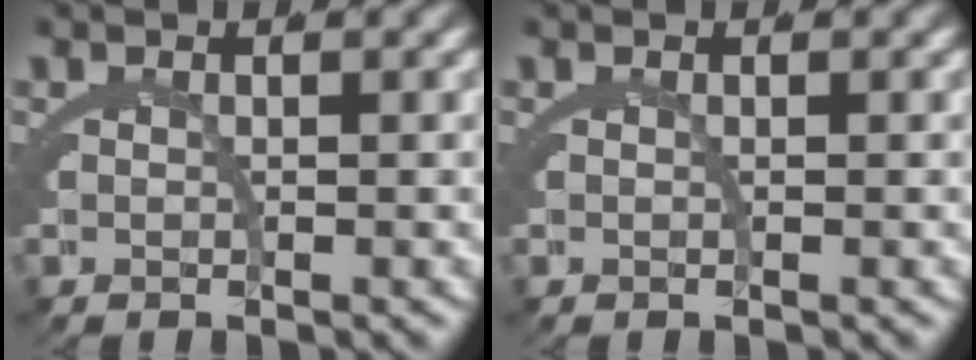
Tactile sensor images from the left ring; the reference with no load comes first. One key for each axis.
{"total": 0.0}